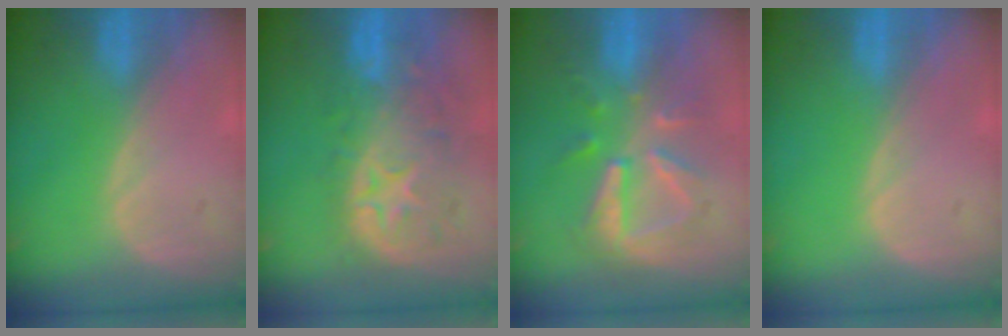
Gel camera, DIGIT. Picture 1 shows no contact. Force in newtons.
{"total": 11.0, "press": 9.8, "slide": 5.1}
{"total": 8.3, "press": 8.2, "slide": 0.8}
{"total": 0.0}